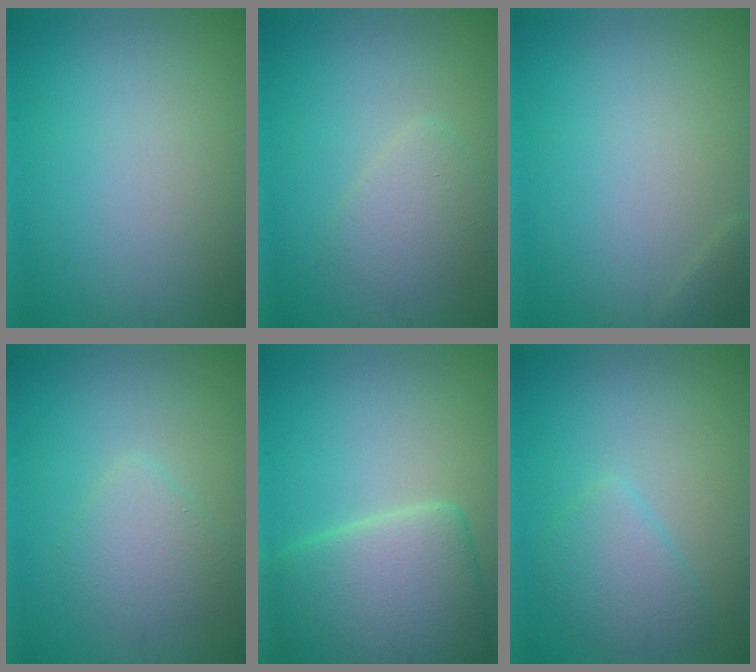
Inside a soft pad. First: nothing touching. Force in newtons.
{"total": 2.5, "press": 2.5, "slide": 0.1}
{"total": 0.8, "press": 0.8, "slide": 0.1}
{"total": 2.5, "press": 2.5, "slide": 0.2}
{"total": 7.7, "press": 7.7, "slide": 0.9}
{"total": 2.7, "press": 2.7, "slide": 0.2}